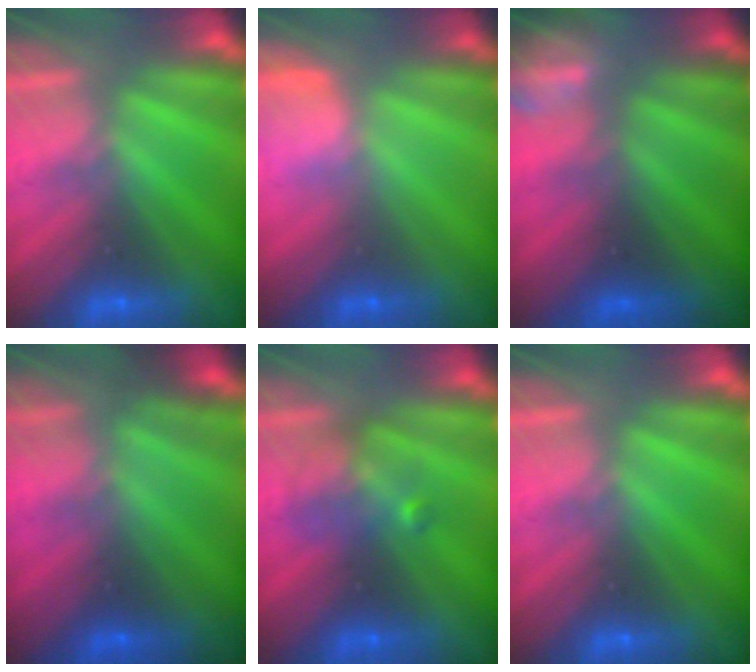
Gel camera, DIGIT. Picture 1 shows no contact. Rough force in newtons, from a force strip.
{"total": 2.7}
{"total": 5.6}
{"total": 4.5}
{"total": 2.4}
{"total": 0.0}